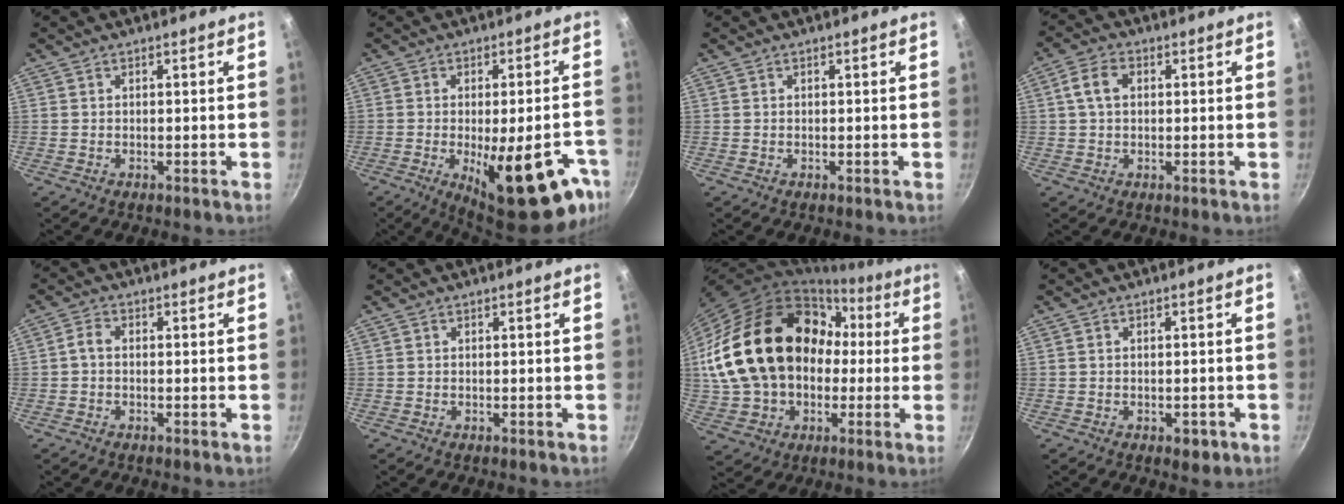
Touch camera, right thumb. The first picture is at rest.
{"total": 20.6, "force": [-8.4, 7.2, 17.4], "torque": [-0.184, 0.005, -0.103]}
{"total": 0.0}
{"total": 5.1, "force": [0.9, 3.5, 3.6], "torque": [-0.065, 0.012, 0.012]}
{"total": 2.2, "force": [-0.4, 1.5, 1.6], "torque": [-0.036, 0.013, -0.014]}
{"total": 0.0}
{"total": 26.7, "force": [2.0, 19.6, 18.1], "torque": [-0.313, 0.059, 0.055]}
{"total": 2.8, "force": [-1.2, 1.6, 2.0], "torque": [-0.018, 0.008, -0.010]}